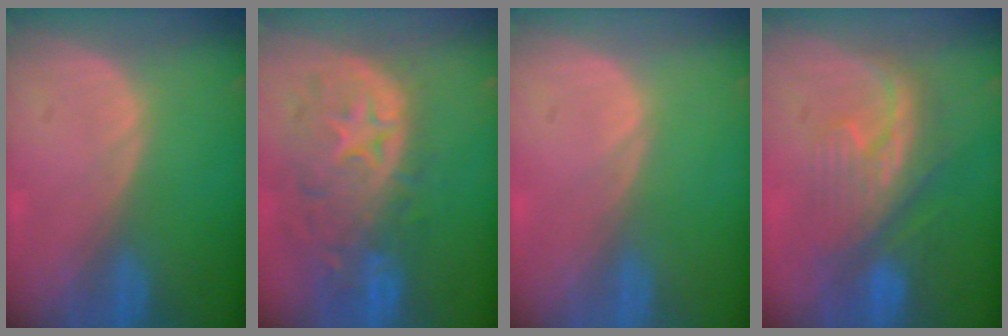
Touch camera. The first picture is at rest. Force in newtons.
{"total": 11.9, "press": 10.1, "slide": 6.3}
{"total": 0.0}
{"total": 8.0, "press": 7.9, "slide": 1.1}